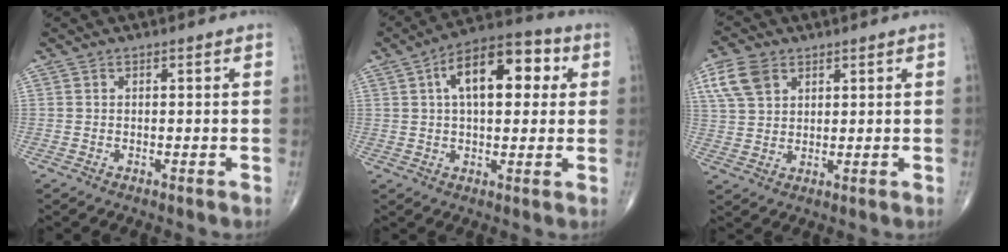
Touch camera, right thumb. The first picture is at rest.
{"total": 14.9, "force": [4.0, 7.5, 12.3], "torque": [-0.168, 0.024, 0.054]}
{"total": 7.3, "force": [3.5, 4.9, 4.2], "torque": [-0.077, -0.002, 0.071]}